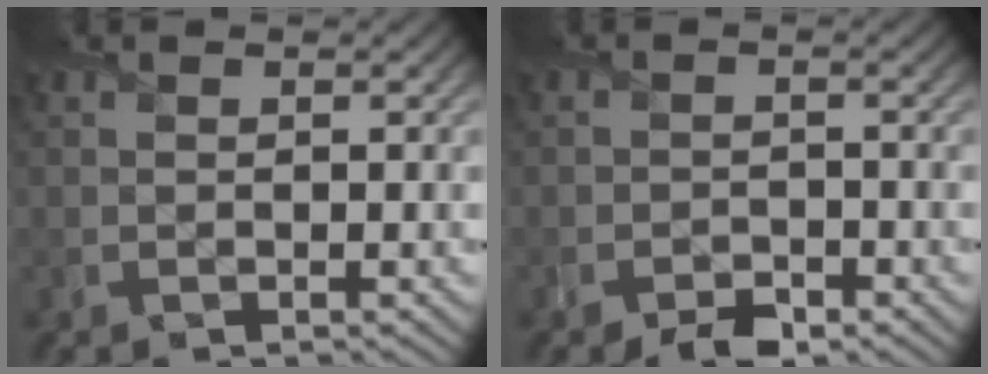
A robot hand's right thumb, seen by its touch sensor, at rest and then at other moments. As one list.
[{"total": 2.2, "force": [-1.7, 1.2, 0.6], "torque": [-0.007, -0.002, -0.034]}]